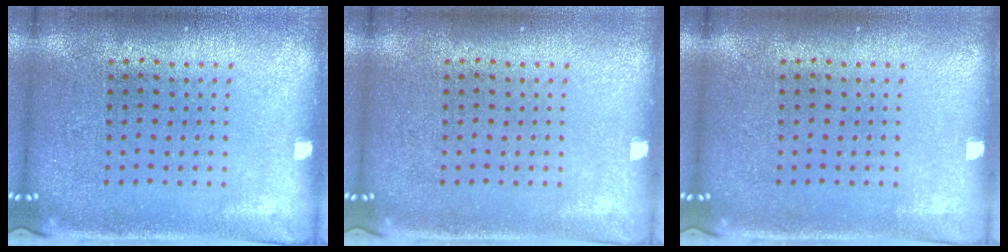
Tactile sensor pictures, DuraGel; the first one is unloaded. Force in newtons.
{"total": 0.0}
{"total": 0.0}